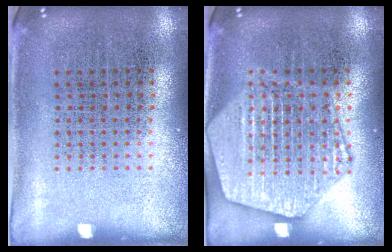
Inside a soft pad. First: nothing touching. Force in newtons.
{"total": 4.0, "press": 3.9, "slide": 0.5}